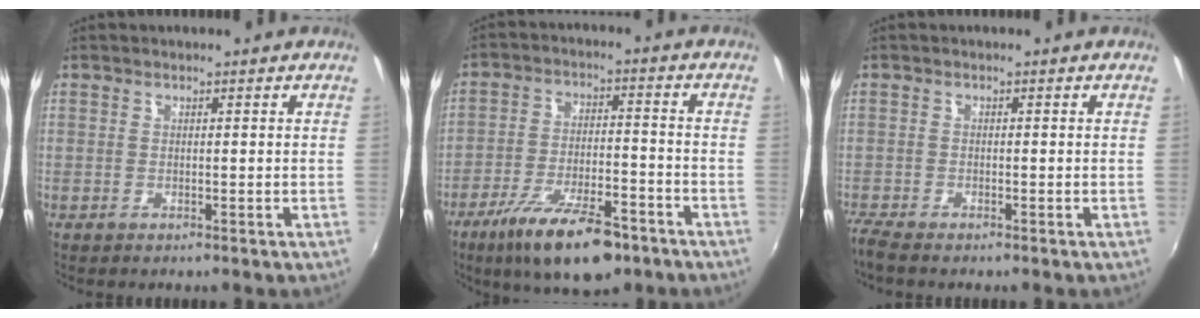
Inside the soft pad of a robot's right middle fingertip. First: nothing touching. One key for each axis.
{"total": 15.1, "fx": -10.2, "fy": 4.8, "fz": 10.0, "tx": -0.198, "ty": -0.027, "tz": -0.167}
{"total": 2.9, "fx": -2.6, "fy": 0.3, "fz": 1.2, "tx": -0.036, "ty": -0.015, "tz": -0.054}